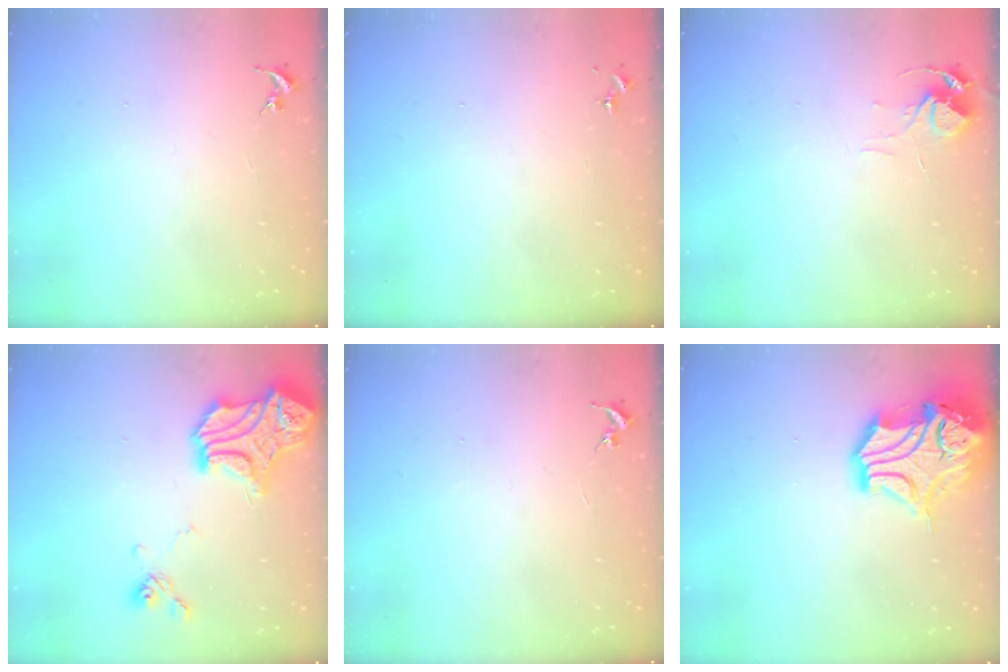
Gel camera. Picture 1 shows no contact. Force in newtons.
{"total": 0.0}
{"total": 7.1, "press": 7.1, "slide": 0.5}
{"total": 17.9, "press": 17.9, "slide": 0.7}
{"total": 0.0}
{"total": 17.4, "press": 17.2, "slide": 2.6}